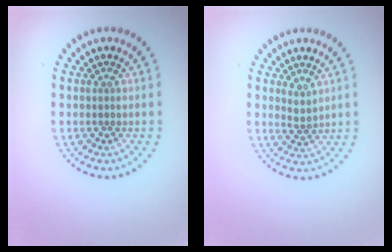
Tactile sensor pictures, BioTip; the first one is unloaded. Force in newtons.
{"total": 1.3, "press": 0.9, "slide": 0.9}